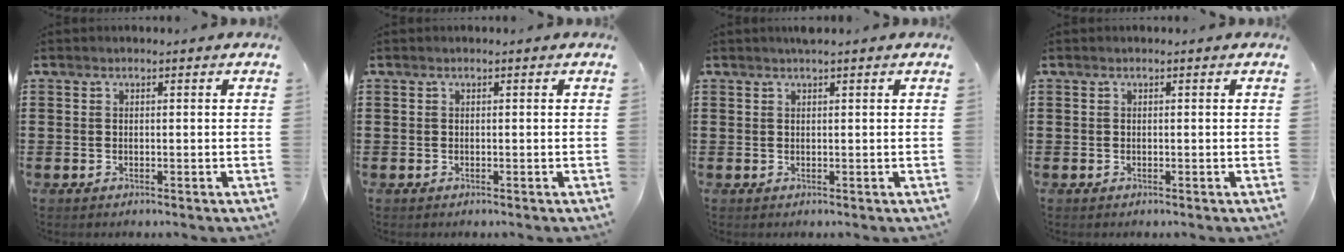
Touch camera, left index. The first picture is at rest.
{"total": 0.0}
{"total": 1.0, "force": [0.7, 0.0, 0.6], "torque": [-0.012, 0.000, 0.014]}
{"total": 0.0}